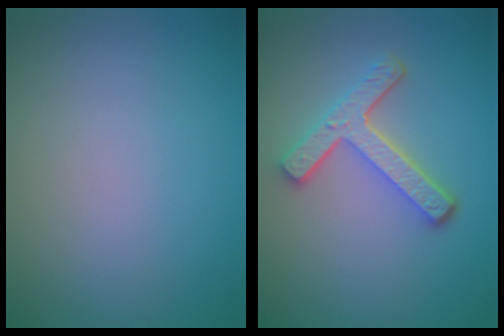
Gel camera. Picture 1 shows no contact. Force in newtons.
{"total": 4.5, "press": 3.4, "slide": 2.8}